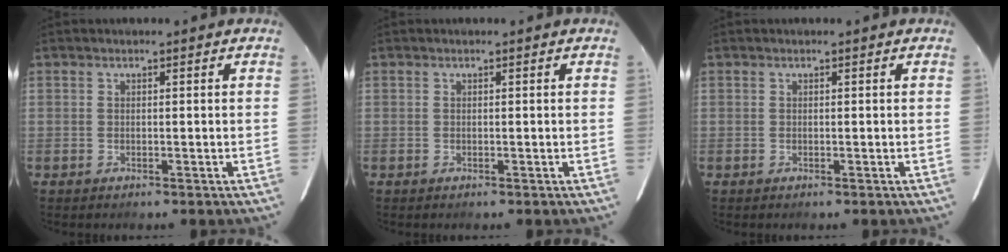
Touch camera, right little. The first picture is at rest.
{"total": 0.0}
{"total": 0.0}